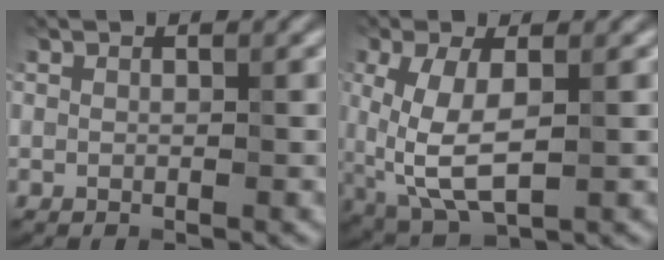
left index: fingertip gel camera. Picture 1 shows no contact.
{"total": 6.5, "force": [-0.3, 3.0, 5.7], "torque": [-0.139, -0.012, -0.003]}